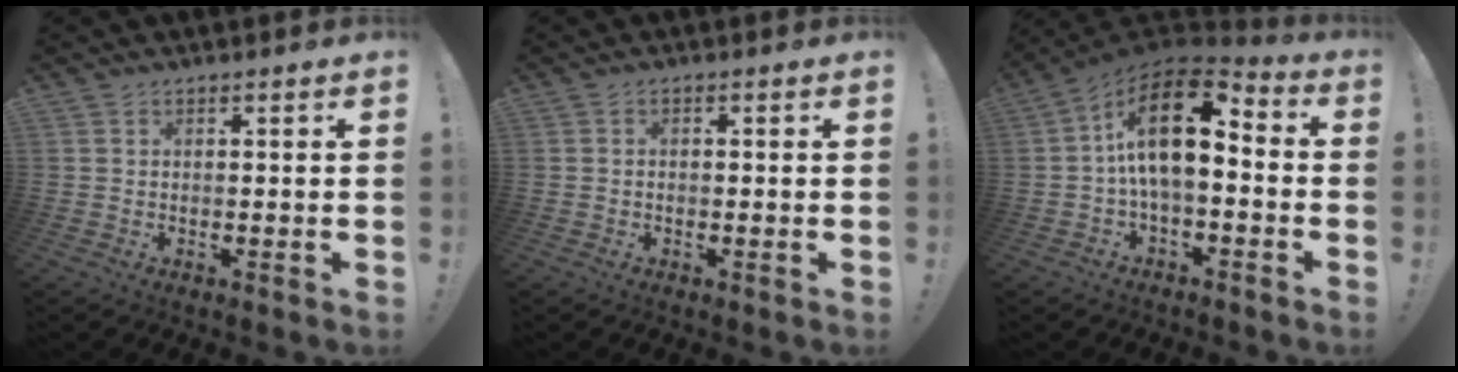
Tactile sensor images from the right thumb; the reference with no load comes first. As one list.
[{"total": 0.7, "force": [-0.4, 0.6, 0.2], "torque": [-0.011, 0.005, -0.005]}, {"total": 16.6, "force": [2.6, 8.1, 14.2], "torque": [-0.248, -0.007, 0.046]}]